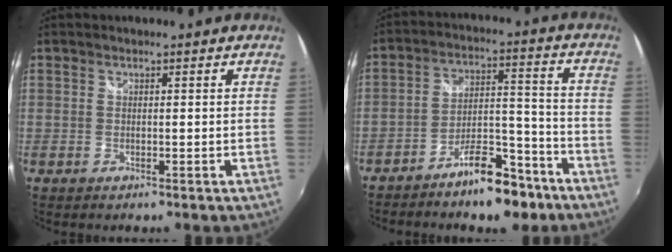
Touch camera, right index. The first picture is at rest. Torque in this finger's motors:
{"motor_torque": [0.74, -0.76, 0.25, 0.03]}